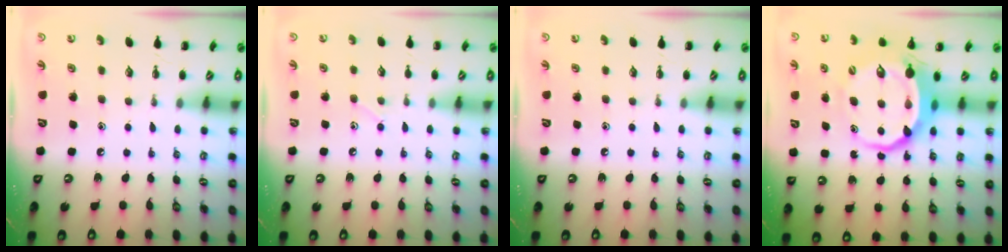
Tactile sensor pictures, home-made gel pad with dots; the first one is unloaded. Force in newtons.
{"total": 4.7, "press": 4.5, "slide": 1.4}
{"total": 0.0}
{"total": 9.3, "press": 9.0, "slide": 2.5}